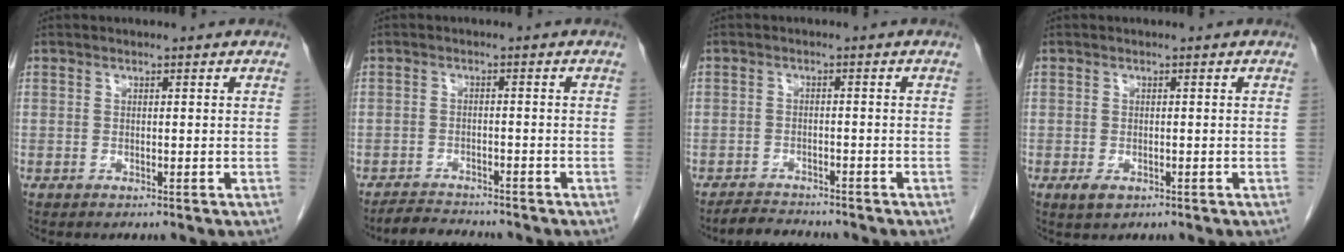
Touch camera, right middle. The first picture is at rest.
{"total": 4.0, "force": [-3.9, 0.8, 0.5], "torque": [-0.012, -0.012, -0.066]}
{"total": 3.7, "force": [-3.6, 0.9, 0.5], "torque": [-0.013, -0.010, -0.060]}
{"total": 1.8, "force": [-0.8, 0.9, 1.3], "torque": [-0.023, -0.001, -0.007]}